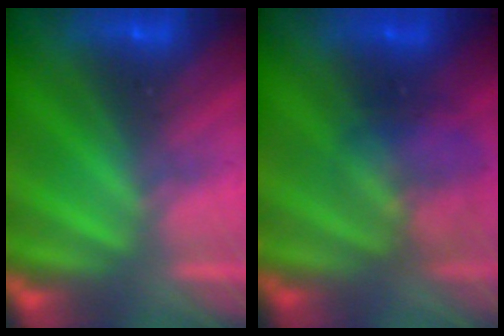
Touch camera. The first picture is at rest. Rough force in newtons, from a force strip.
{"total": 2.3}